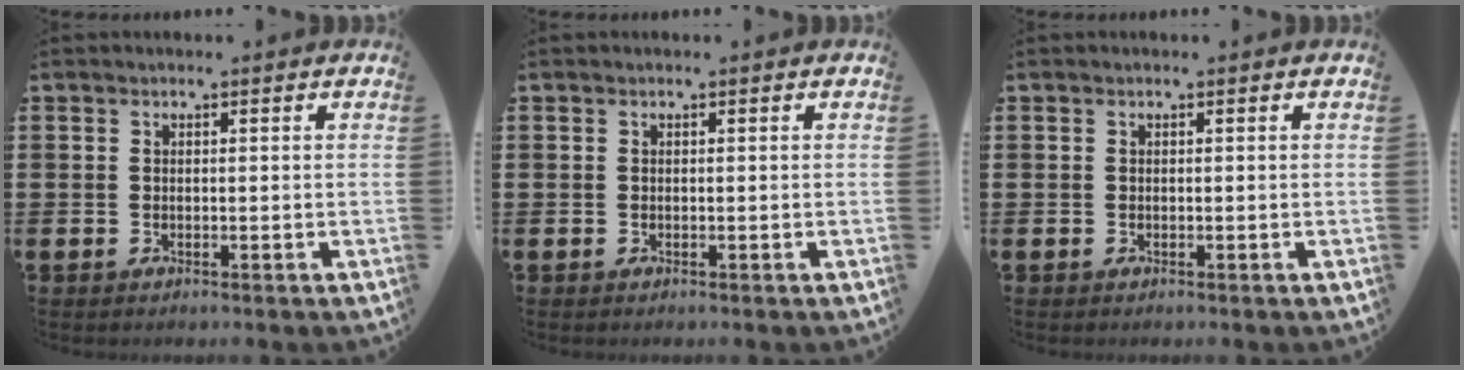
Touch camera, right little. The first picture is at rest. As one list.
[{"total": 0.0}, {"total": 0.0}]